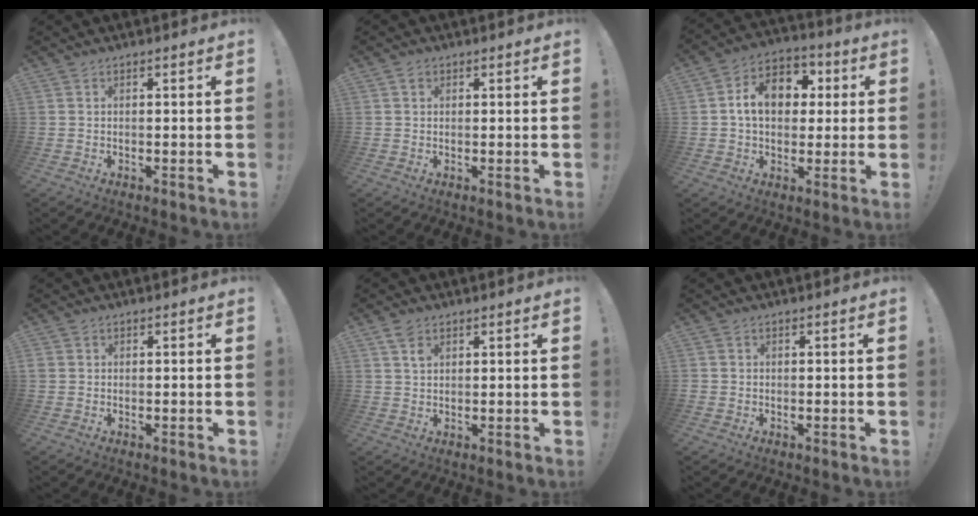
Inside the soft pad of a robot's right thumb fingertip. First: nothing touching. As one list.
[{"total": 1.2, "force": [0.7, 0.8, 0.3], "torque": [0.000, 0.001, 0.012]}, {"total": 13.1, "force": [2.4, 9.8, 8.3], "torque": [-0.120, 0.006, 0.048]}, {"total": 0.6, "force": [-0.2, 0.5, 0.2], "torque": [-0.005, 0.002, -0.002]}, {"total": 3.3, "force": [2.0, 2.0, 1.8], "torque": [-0.026, -0.005, 0.035]}, {"total": 1.1, "force": [-0.1, 1.1, 0.0], "torque": [0.001, 0.004, -0.002]}]